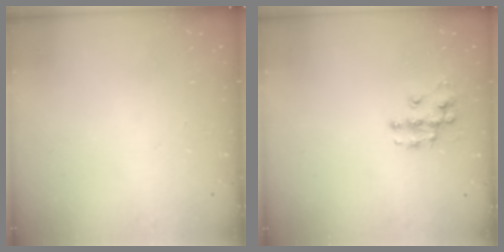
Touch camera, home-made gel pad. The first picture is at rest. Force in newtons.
{"total": 9.7, "press": 9.7, "slide": 0.7}